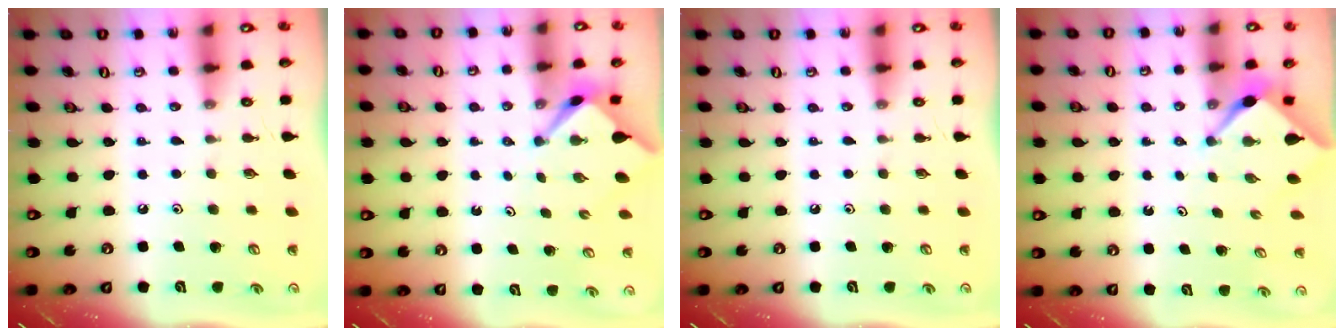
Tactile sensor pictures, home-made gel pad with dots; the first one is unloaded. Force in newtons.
{"total": 2.5, "press": 2.4, "slide": 0.3}
{"total": 0.0}
{"total": 2.3, "press": 2.3, "slide": 0.3}